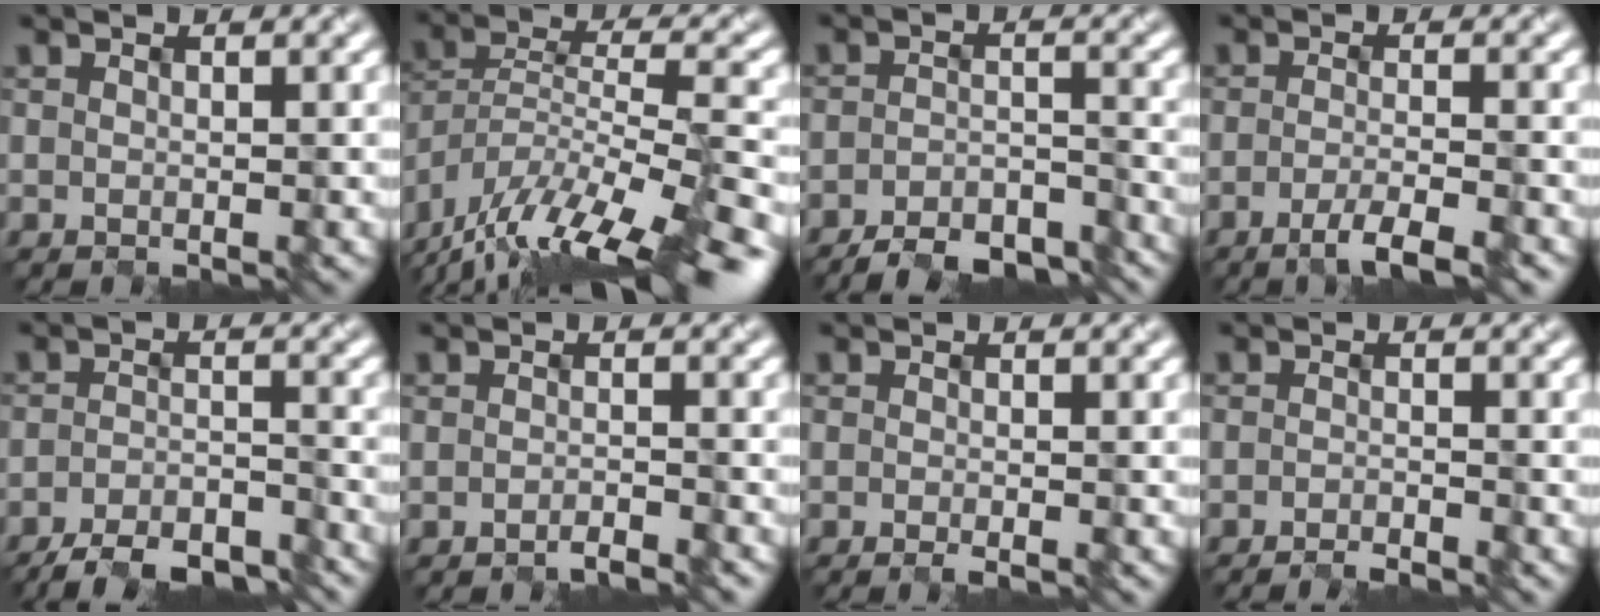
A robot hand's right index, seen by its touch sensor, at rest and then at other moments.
{"total": 15.7, "force": [-12.7, 3.0, 8.7], "torque": [-0.144, 0.009, -0.205]}
{"total": 5.7, "force": [-5.2, 1.2, 1.8], "torque": [-0.025, -0.006, -0.080]}
{"total": 3.2, "force": [-2.1, 0.5, 2.4], "torque": [-0.036, -0.003, -0.045]}
{"total": 6.1, "force": [-5.4, 1.2, 2.5], "torque": [-0.039, -0.006, -0.088]}
{"total": 1.6, "force": [-1.4, 0.1, 0.6], "torque": [-0.002, -0.001, -0.031]}
{"total": 1.0, "force": [-0.6, 0.1, 0.8], "torque": [-0.008, -0.002, -0.015]}
{"total": 1.7, "force": [-1.5, 0.1, 0.8], "torque": [-0.001, -0.003, -0.032]}